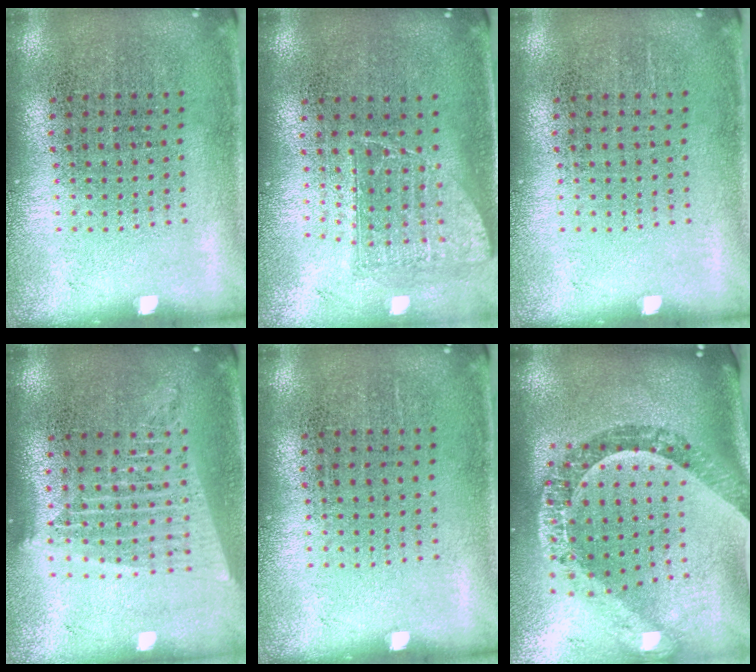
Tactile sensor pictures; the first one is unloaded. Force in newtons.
{"total": 1.3, "press": 1.0, "slide": 0.8}
{"total": 0.0}
{"total": 1.8, "press": 1.6, "slide": 0.9}
{"total": 0.0}
{"total": 2.3, "press": 1.9, "slide": 1.3}